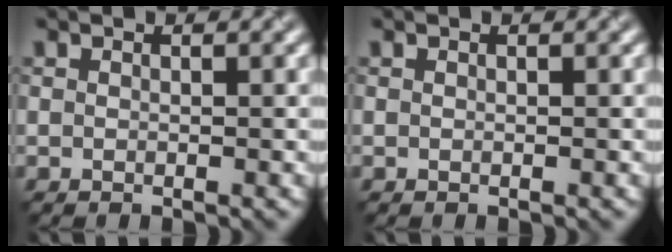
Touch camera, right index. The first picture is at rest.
{"total": 0.0}